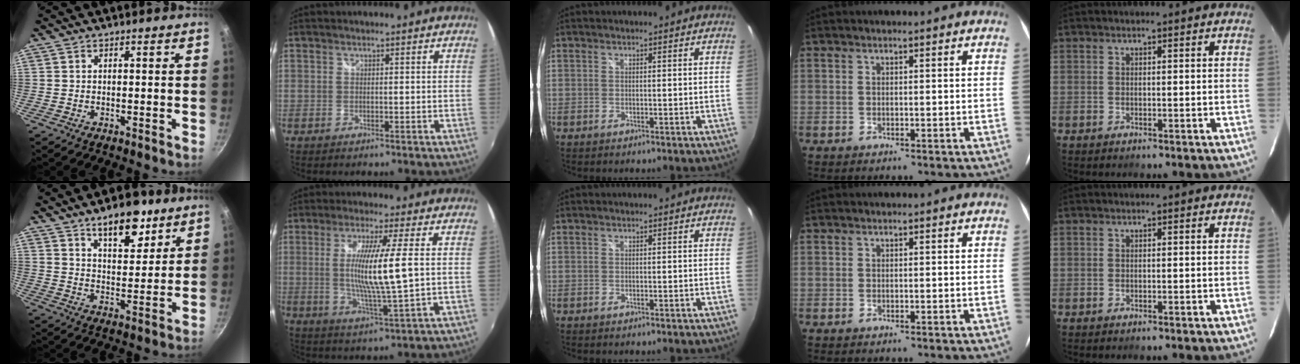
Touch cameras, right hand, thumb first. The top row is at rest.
{"thumb": {"total": 10.9, "force": [7.1, 5.0, 6.7], "torque": [-0.062, -0.041, 0.108]}, "index": {"total": 11.1, "force": [0.7, -0.6, 11.1], "torque": [-0.205, -0.017, 0.017]}}